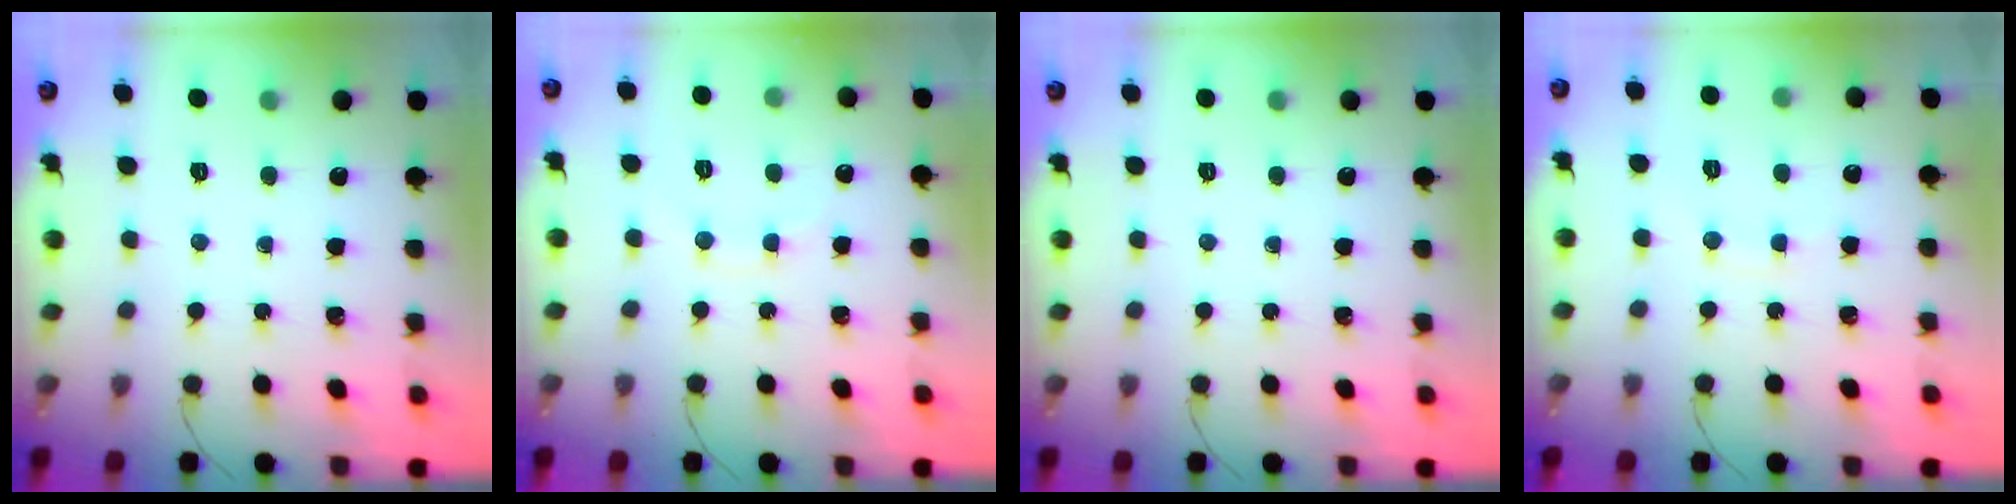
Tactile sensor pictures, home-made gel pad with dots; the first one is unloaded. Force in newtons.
{"total": 6.2, "press": 6.0, "slide": 1.4}
{"total": 0.0}
{"total": 5.8, "press": 5.6, "slide": 1.6}